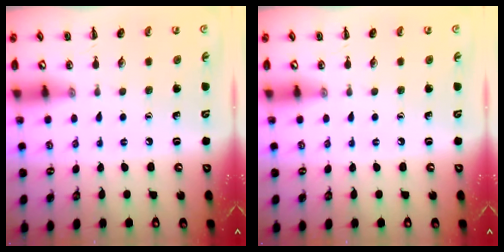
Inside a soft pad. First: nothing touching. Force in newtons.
{"total": 0.0}